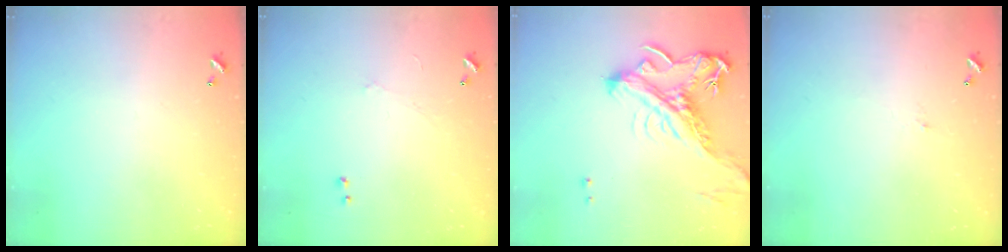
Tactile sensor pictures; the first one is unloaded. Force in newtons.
{"total": 1.0, "press": 0.9, "slide": 0.5}
{"total": 4.7, "press": 4.5, "slide": 1.3}
{"total": 0.8, "press": 0.7, "slide": 0.5}